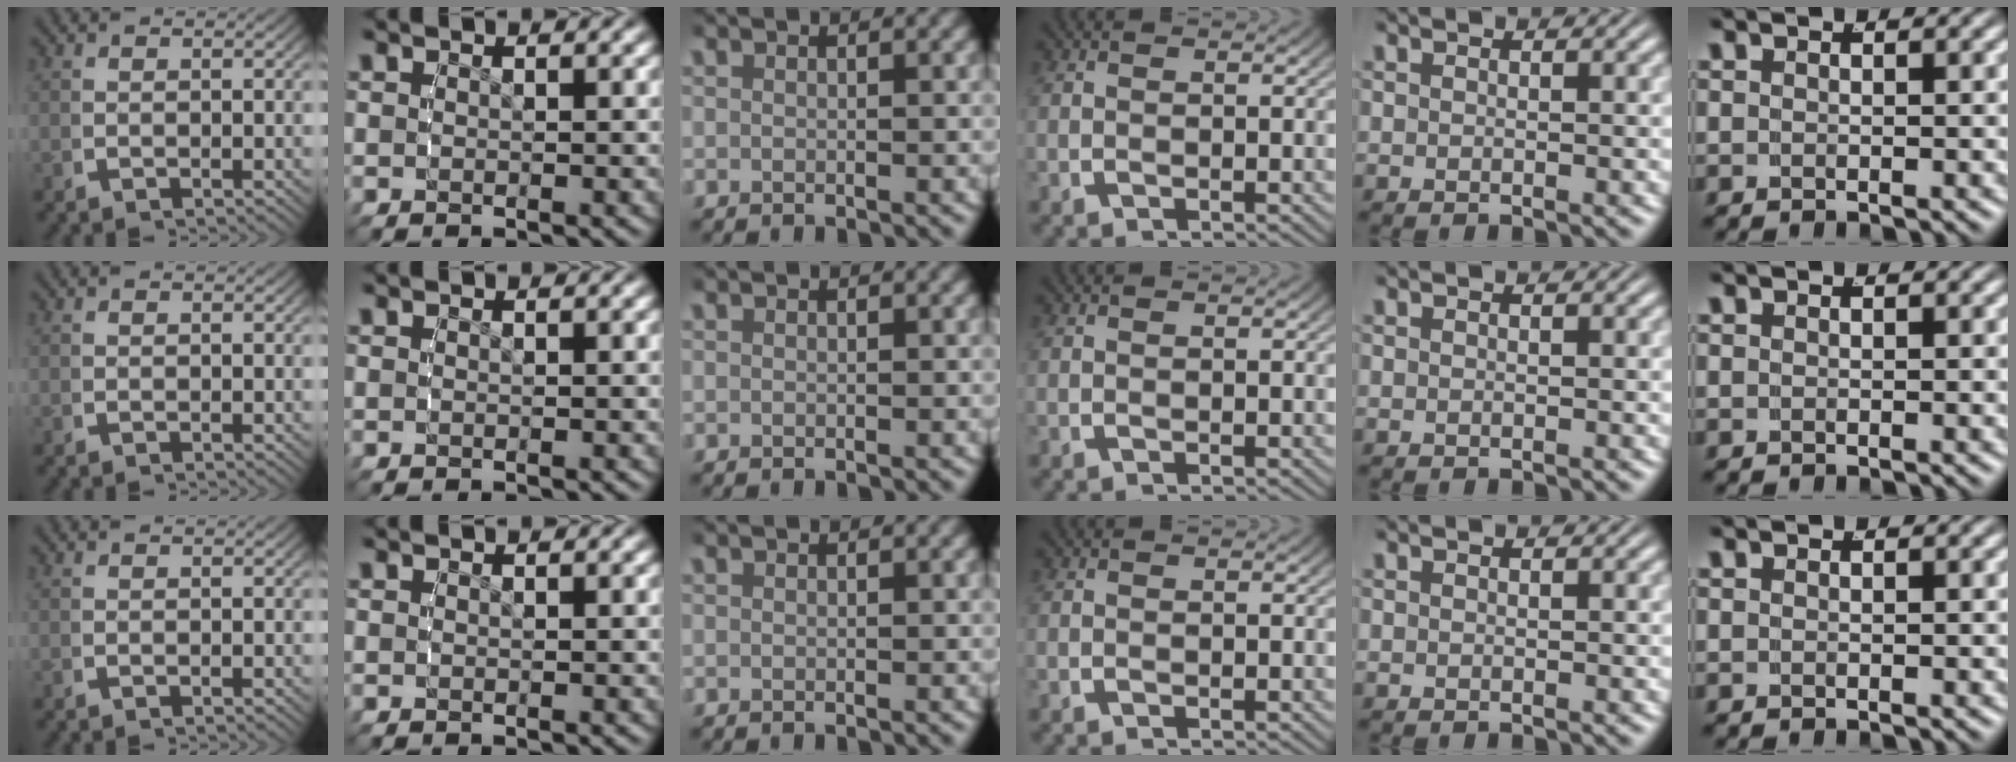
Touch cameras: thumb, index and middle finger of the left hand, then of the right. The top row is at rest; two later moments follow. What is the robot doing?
{"motion": "reach", "object": "paper plate"}